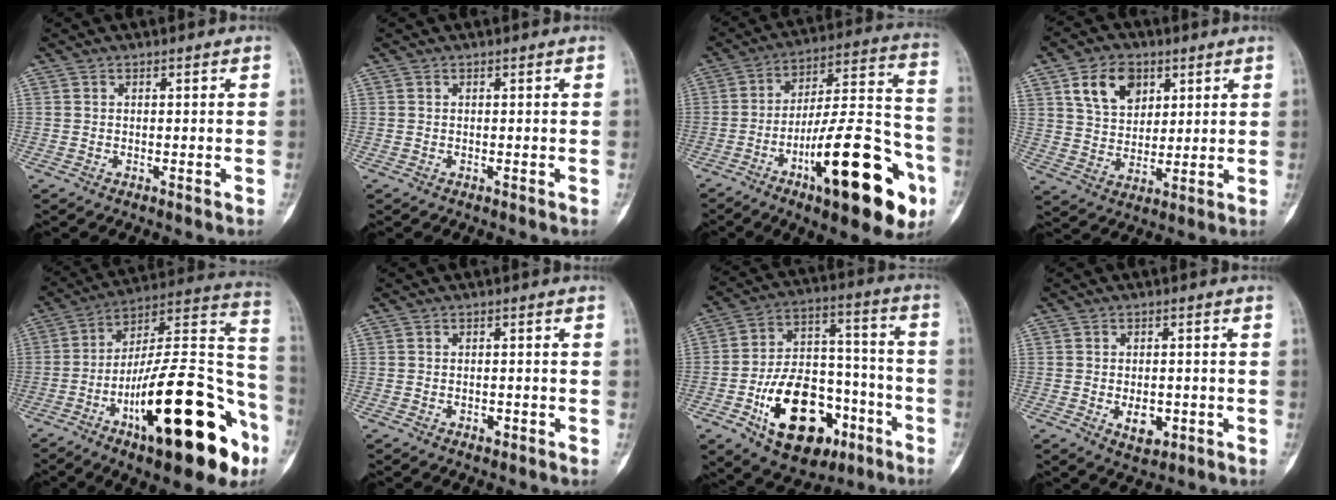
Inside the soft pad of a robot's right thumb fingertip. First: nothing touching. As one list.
[{"total": 0.0}, {"total": 26.6, "force": [-11.2, 7.9, 22.8], "torque": [-0.303, 0.063, -0.163]}, {"total": 10.6, "force": [4.9, 7.5, 5.7], "torque": [-0.071, -0.020, 0.093]}, {"total": 29.9, "force": [-12.5, 9.6, 25.5], "torque": [-0.333, 0.067, -0.188]}, {"total": 1.2, "force": [-0.6, 0.7, 0.8], "torque": [-0.009, 0.003, -0.008]}, {"total": 22.1, "force": [-9.7, 13.2, 14.9], "torque": [-0.213, 0.070, -0.143]}, {"total": 4.7, "force": [-1.3, 2.8, 3.6], "torque": [-0.042, -0.001, -0.011]}]